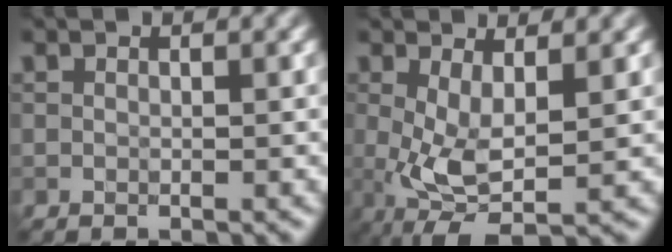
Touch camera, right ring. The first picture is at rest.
{"total": 4.3, "force": [-0.3, 1.2, 4.1], "torque": [-0.083, -0.009, -0.002]}